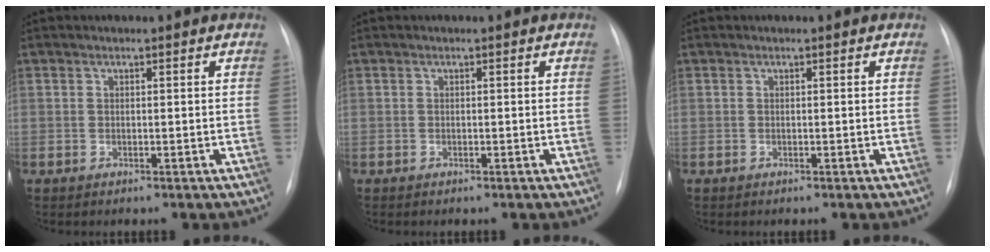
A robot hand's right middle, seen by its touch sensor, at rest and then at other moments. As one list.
[{"total": 0.0}, {"total": 0.0}]